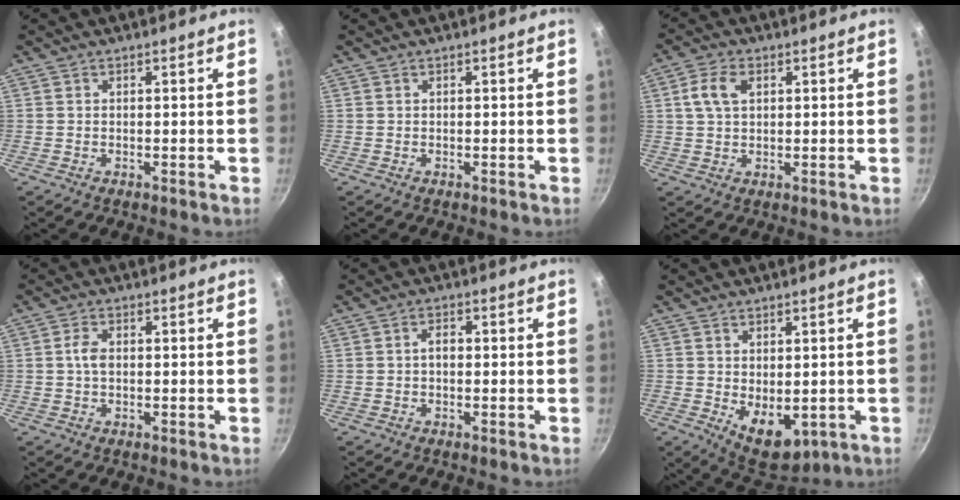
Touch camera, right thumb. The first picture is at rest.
{"total": 0.0}
{"total": 5.5, "force": [1.7, 3.4, 3.9], "torque": [-0.079, 0.006, 0.033]}
{"total": 2.7, "force": [0.1, 1.7, 2.1], "torque": [-0.044, 0.002, -0.004]}
{"total": 2.0, "force": [-0.1, 1.3, 1.5], "torque": [-0.019, 0.008, -0.005]}
{"total": 8.8, "force": [-1.9, 5.0, 7.0], "torque": [-0.086, -0.007, -0.007]}